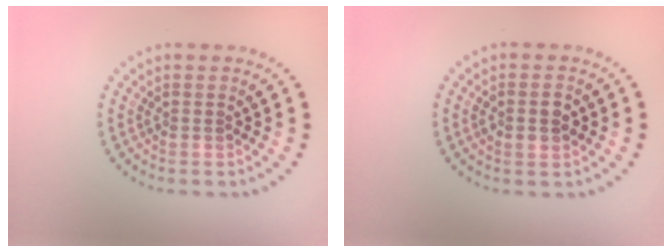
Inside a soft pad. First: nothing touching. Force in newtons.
{"total": 2.0, "press": 2.0, "slide": 0.3}